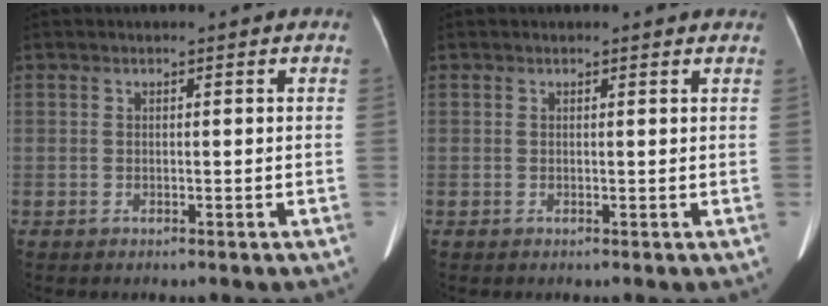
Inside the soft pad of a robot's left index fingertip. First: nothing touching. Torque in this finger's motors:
{"motor_torque": [0.13, -0.01, -0.06, 0.03]}